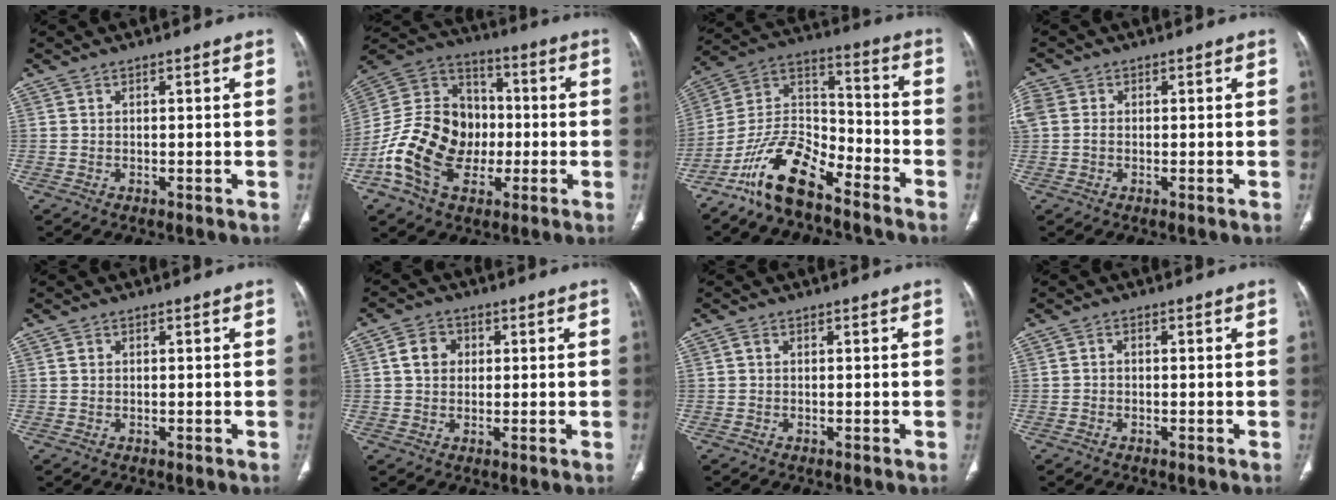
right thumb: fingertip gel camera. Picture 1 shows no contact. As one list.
[{"total": 19.6, "force": [-5.1, 14.7, 11.9], "torque": [-0.191, 0.043, -0.091]}, {"total": 14.2, "force": [-10.3, 5.3, 8.2], "torque": [-0.140, 0.080, -0.202]}, {"total": 4.4, "force": [0.0, 3.3, 2.8], "torque": [-0.078, 0.011, 0.002]}, {"total": 0.5, "force": [0.1, 0.5, 0.2], "torque": [0.002, 0.002, 0.000]}, {"total": 5.1, "force": [1.0, 4.2, 2.6], "torque": [-0.028, 0.007, 0.012]}, {"total": 0.6, "force": [0.0, 0.4, 0.4], "torque": [-0.008, 0.000, -0.001]}, {"total": 0.7, "force": [-0.2, 0.6, 0.4], "torque": [-0.003, 0.002, -0.007]}]